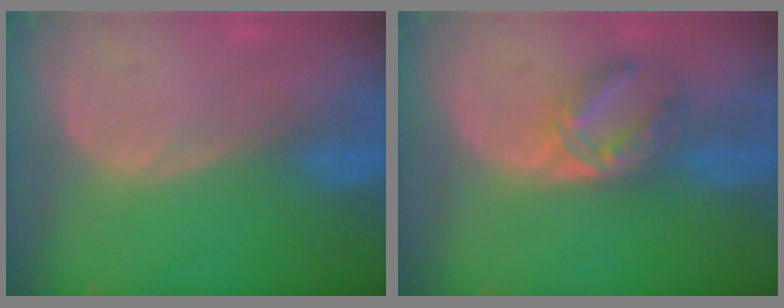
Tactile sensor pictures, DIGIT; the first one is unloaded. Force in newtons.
{"total": 6.2, "press": 5.7, "slide": 2.5}